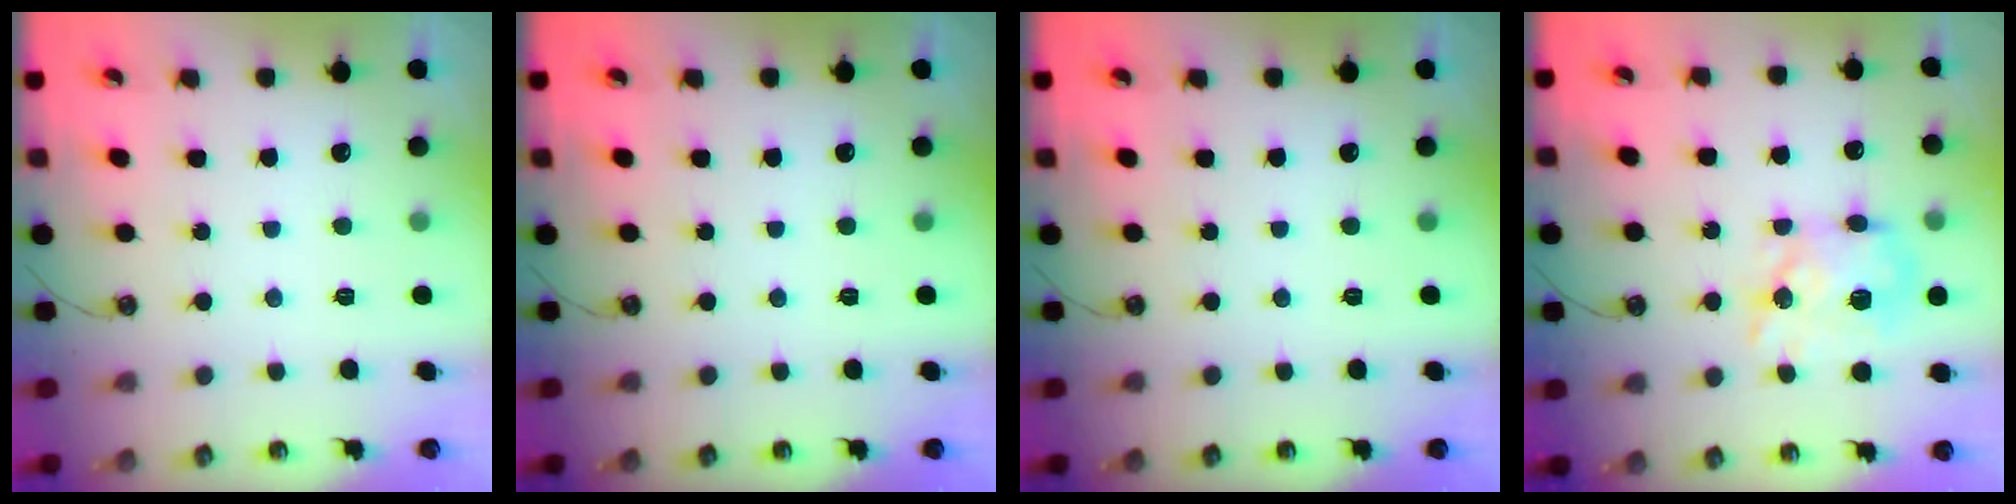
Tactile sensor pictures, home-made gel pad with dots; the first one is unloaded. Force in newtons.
{"total": 0.0}
{"total": 0.0}
{"total": 12.2, "press": 12.1, "slide": 1.0}